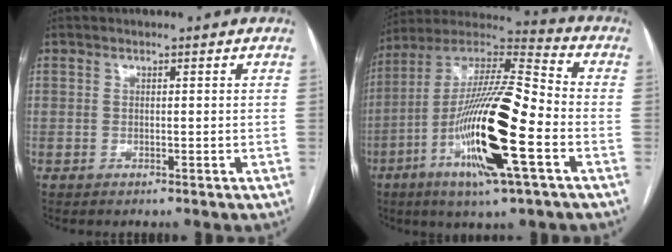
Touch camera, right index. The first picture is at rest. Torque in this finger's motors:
{"motor_torque": [2.14, 0.00, 0.64, 0.18]}